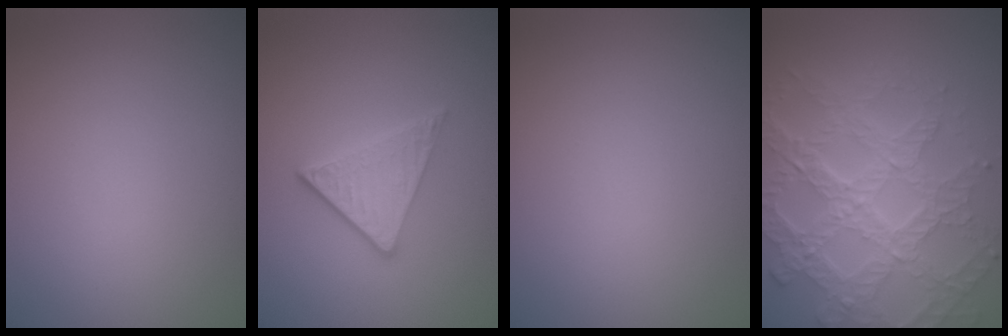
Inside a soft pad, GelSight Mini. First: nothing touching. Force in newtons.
{"total": 2.9, "press": 2.6, "slide": 1.2}
{"total": 0.0}
{"total": 7.8, "press": 6.2, "slide": 4.8}